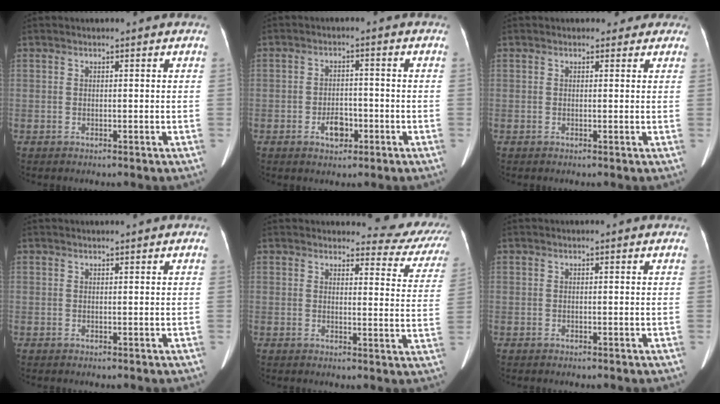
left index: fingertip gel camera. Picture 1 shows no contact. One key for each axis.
{"total": 3.8, "fx": -1.9, "fy": 2.2, "fz": 2.4, "tx": -0.040, "ty": 0.005, "tz": -0.027}
{"total": 2.1, "fx": 1.6, "fy": 1.5, "fz": 0.1, "tx": 0.013, "ty": -0.001, "tz": 0.007}
{"total": 0.8, "fx": 0.7, "fy": 0.2, "fz": 0.3, "tx": -0.005, "ty": 0.019, "tz": 0.011}
{"total": 10.3, "fx": 9.9, "fy": 2.7, "fz": 1.0, "tx": 0.027, "ty": -0.049, "tz": 0.079}
{"total": 0.0}